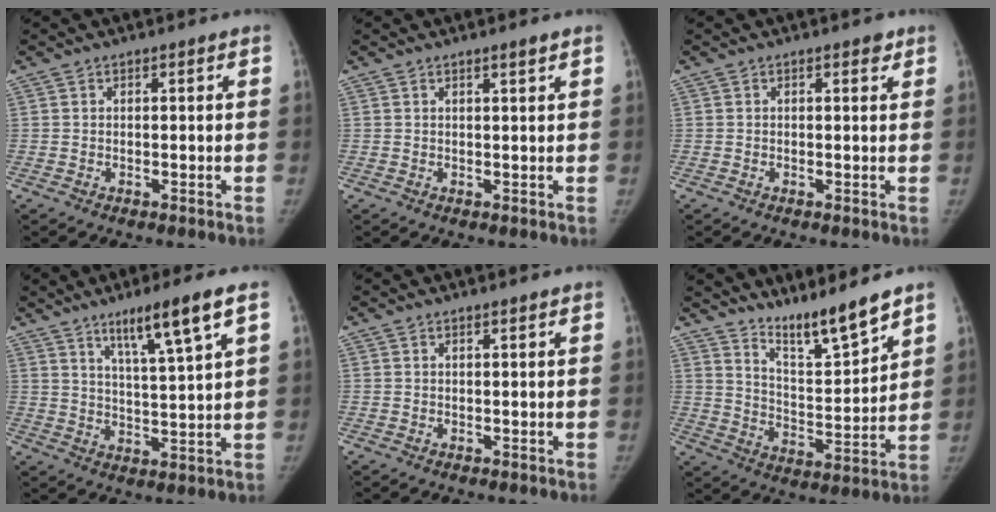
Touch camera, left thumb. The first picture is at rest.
{"total": 1.4, "force": [1.0, -0.1, 0.9], "torque": [-0.012, -0.008, 0.018]}
{"total": 1.4, "force": [0.9, 0.7, 0.8], "torque": [-0.002, -0.003, 0.009]}
{"total": 10.4, "force": [6.2, 0.2, 8.4], "torque": [-0.144, -0.032, 0.107]}
{"total": 1.1, "force": [1.0, 0.2, 0.5], "torque": [-0.004, -0.005, 0.016]}
{"total": 11.3, "force": [9.7, 1.0, 5.8], "torque": [-0.083, -0.078, 0.176]}